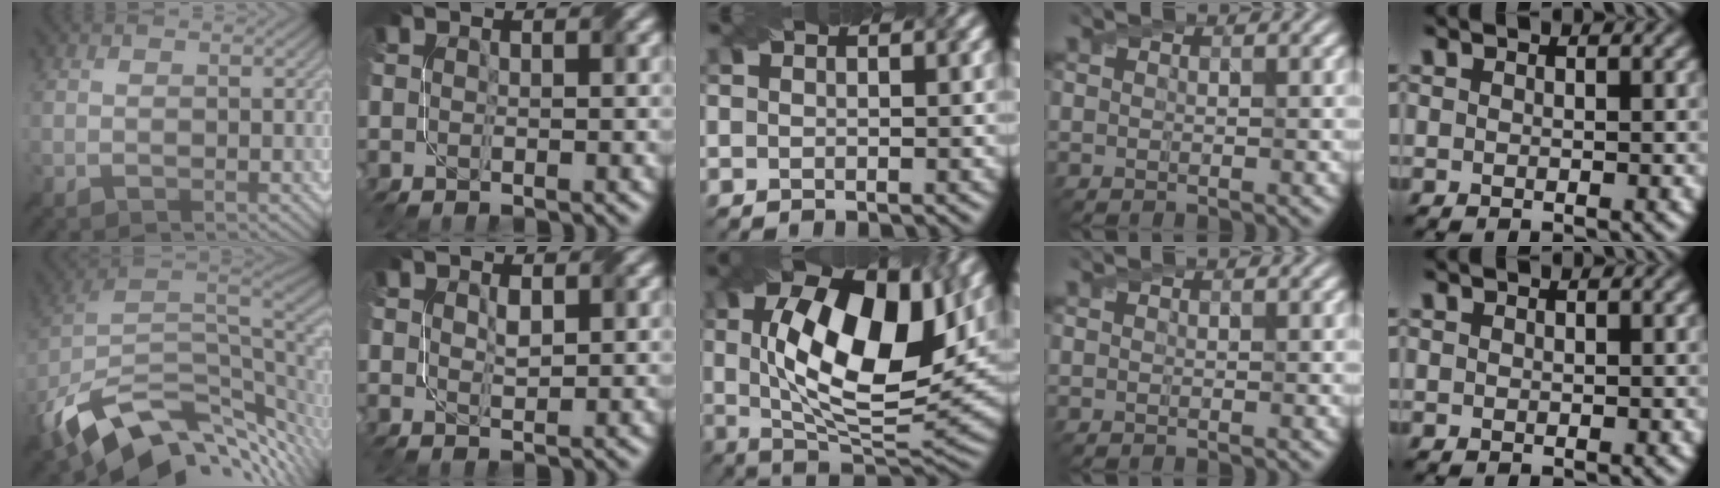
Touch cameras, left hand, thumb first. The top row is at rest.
{"thumb": {"total": 15.1, "force": [-5.0, 9.0, 11.0], "torque": [-0.231, -0.028, -0.076]}, "index": {"total": 1.3, "force": [0.5, 0.8, 0.9], "torque": [-0.017, -0.005, 0.017]}, "middle": {"total": 14.0, "force": [2.8, 6.2, 12.3], "torque": [-0.204, 0.001, 0.043]}}